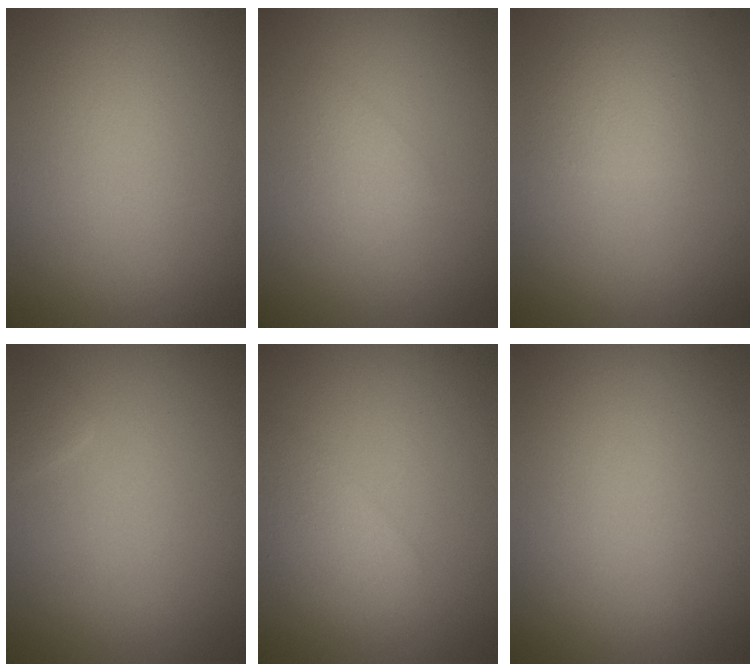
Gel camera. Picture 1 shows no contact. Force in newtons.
{"total": 1.4, "press": 1.4, "slide": 0.0}
{"total": 2.9, "press": 2.9, "slide": 0.2}
{"total": 0.8, "press": 0.8, "slide": 0.0}
{"total": 2.3, "press": 2.3, "slide": 0.0}
{"total": 0.0}